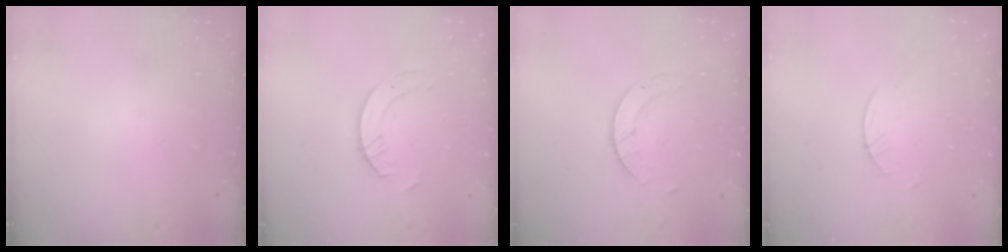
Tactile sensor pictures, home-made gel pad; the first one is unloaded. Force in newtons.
{"total": 5.3, "press": 5.3, "slide": 0.6}
{"total": 4.5, "press": 4.5, "slide": 0.3}
{"total": 0.8, "press": 0.8, "slide": 0.2}